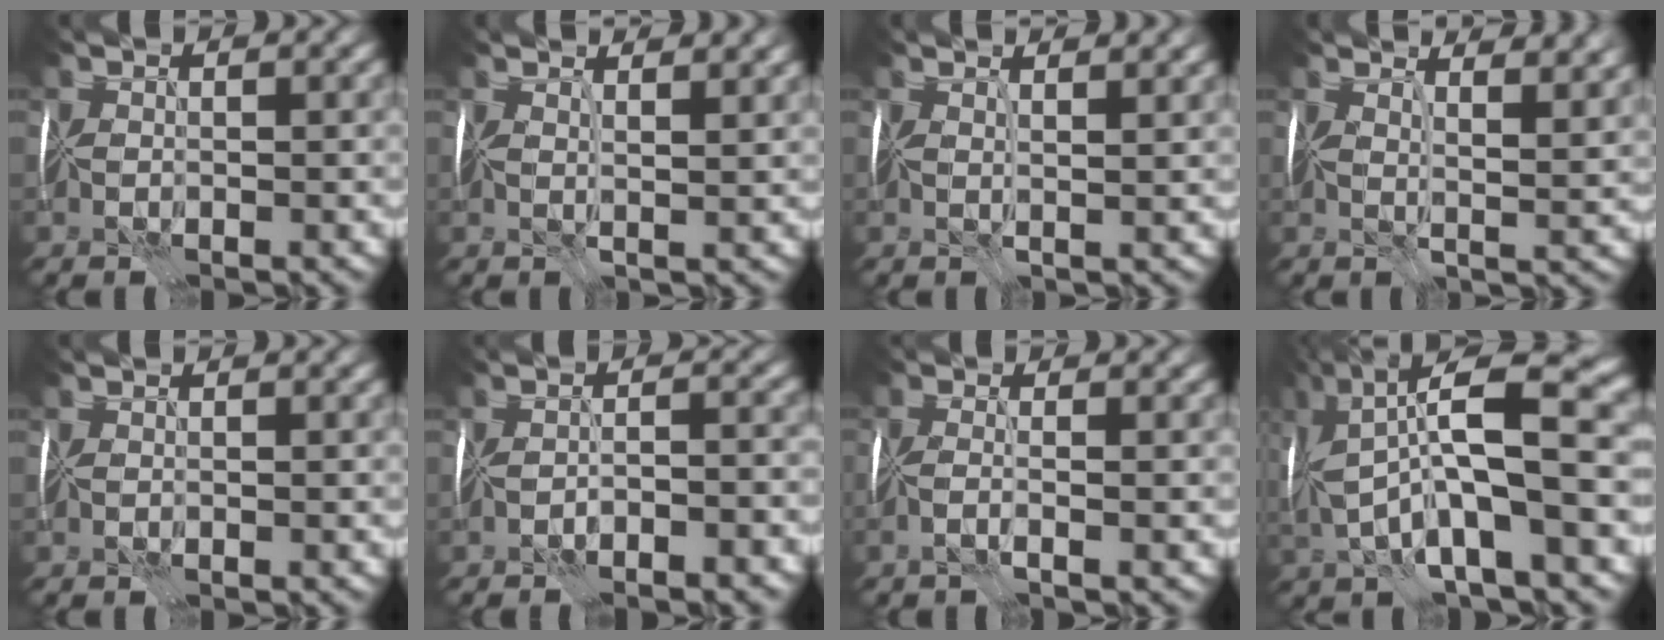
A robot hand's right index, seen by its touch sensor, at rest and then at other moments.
{"total": 4.0, "force": [3.0, 0.7, 2.6], "torque": [-0.022, 0.017, 0.021]}
{"total": 3.3, "force": [2.5, 0.4, 2.2], "torque": [-0.018, 0.012, 0.014]}
{"total": 7.8, "force": [5.8, 1.8, 5.0], "torque": [-0.049, 0.023, 0.056]}
{"total": 0.0}
{"total": 3.6, "force": [-2.9, -0.1, 2.1], "torque": [-0.028, 0.007, -0.038]}
{"total": 1.7, "force": [-1.2, -0.7, 1.0], "torque": [-0.021, -0.008, -0.028]}
{"total": 11.2, "force": [1.4, 2.8, 10.7], "torque": [-0.203, 0.012, 0.031]}